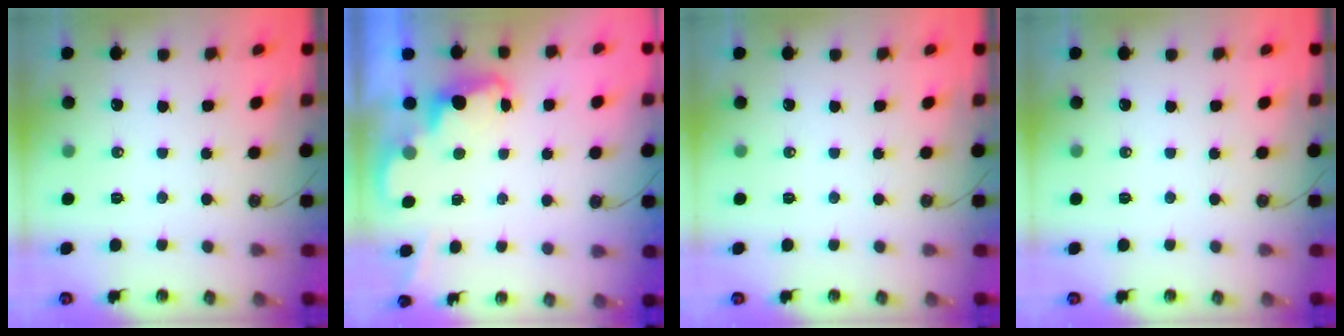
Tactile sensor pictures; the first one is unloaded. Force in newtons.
{"total": 2.3, "press": 2.2, "slide": 0.5}
{"total": 0.0}
{"total": 0.0}